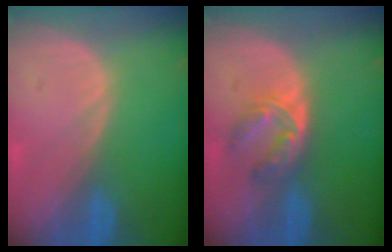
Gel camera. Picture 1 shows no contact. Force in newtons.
{"total": 5.9, "press": 4.7, "slide": 3.6}